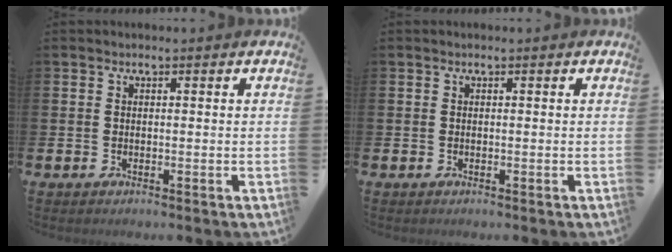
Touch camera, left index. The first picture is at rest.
{"total": 0.0}